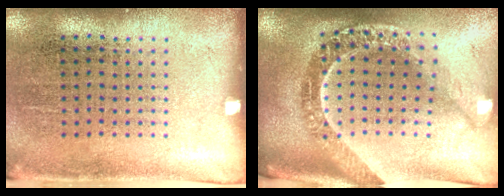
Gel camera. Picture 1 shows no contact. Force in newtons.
{"total": 2.9, "press": 2.2, "slide": 1.8}